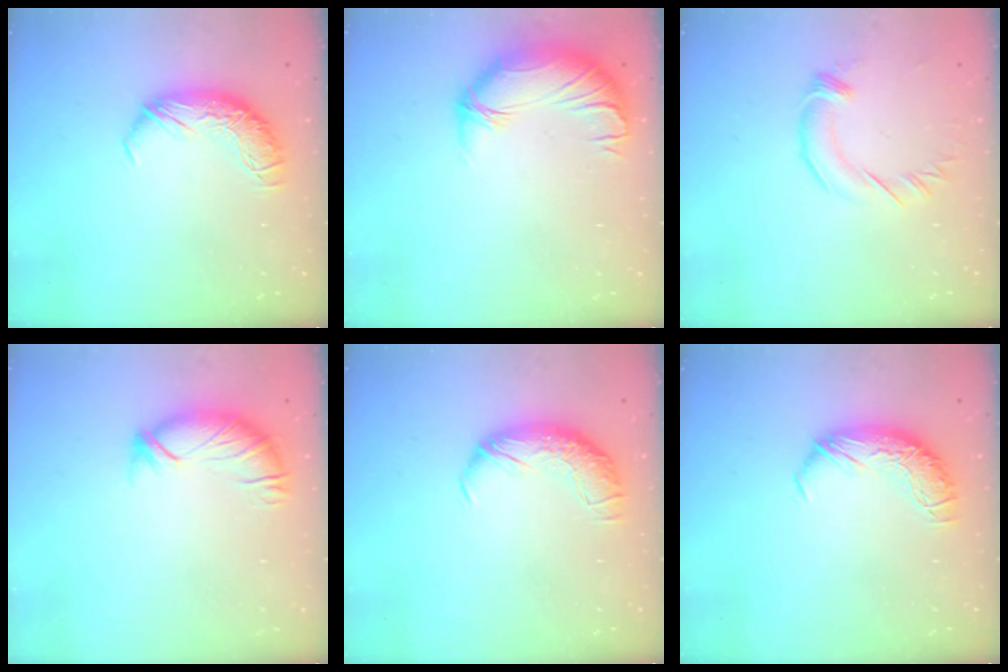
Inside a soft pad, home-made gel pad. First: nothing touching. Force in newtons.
{"total": 3.5, "press": 2.8, "slide": 2.1}
{"total": 1.9, "press": 1.9, "slide": 0.1}
{"total": 3.2, "press": 3.0, "slide": 0.8}
{"total": 1.7, "press": 0.6, "slide": 1.6}
{"total": 0.0}